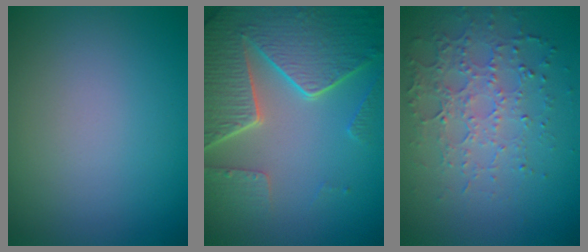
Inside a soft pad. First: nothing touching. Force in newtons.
{"total": 8.4, "press": 6.0, "slide": 5.8}
{"total": 3.4, "press": 3.2, "slide": 1.3}